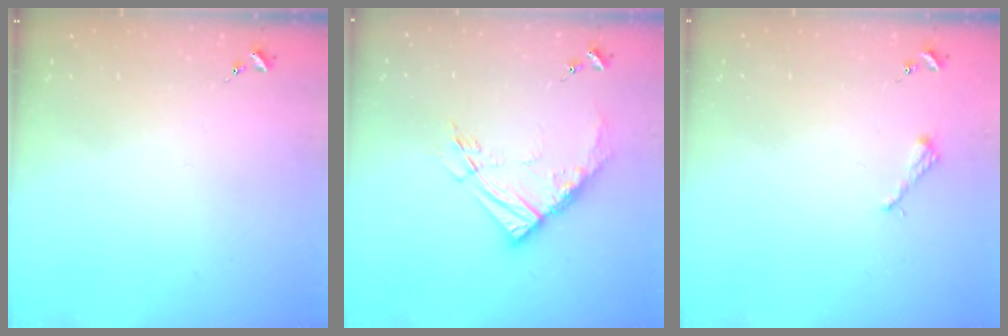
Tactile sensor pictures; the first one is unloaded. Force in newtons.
{"total": 12.7, "press": 12.6, "slide": 1.3}
{"total": 2.6, "press": 2.6, "slide": 0.3}